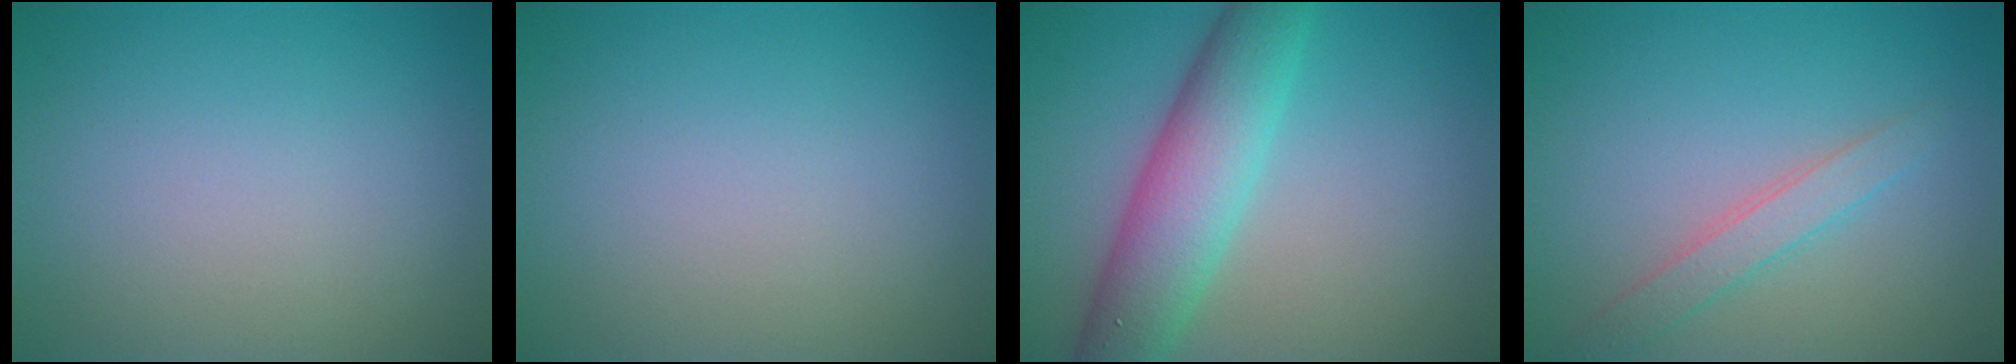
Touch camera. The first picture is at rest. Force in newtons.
{"total": 0.0}
{"total": 6.8, "press": 6.8, "slide": 0.3}
{"total": 2.0, "press": 2.0, "slide": 0.1}